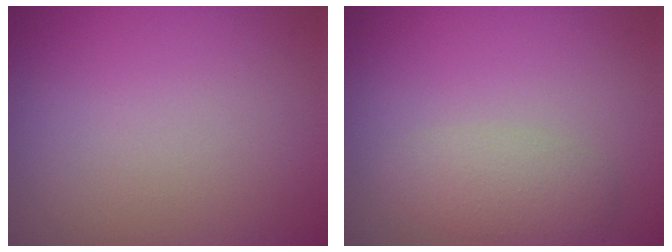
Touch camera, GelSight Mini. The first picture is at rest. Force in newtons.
{"total": 2.3, "press": 2.3, "slide": 0.1}